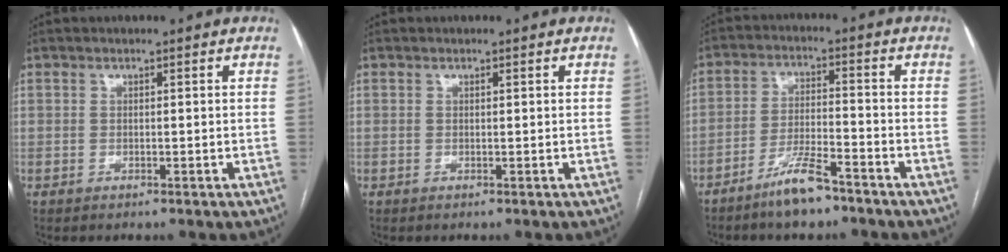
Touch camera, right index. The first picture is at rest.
{"total": 0.0}
{"total": 7.1, "force": [-5.4, 1.0, 4.5], "torque": [-0.092, -0.007, -0.101]}